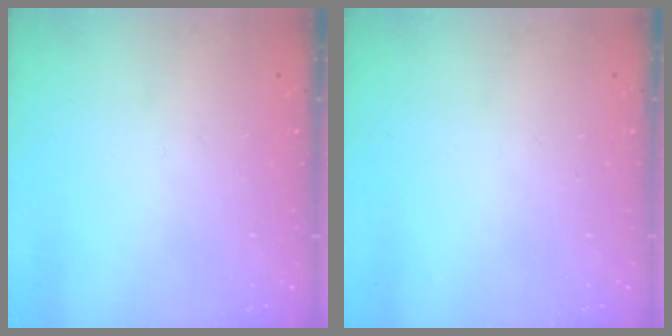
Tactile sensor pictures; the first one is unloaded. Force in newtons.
{"total": 0.0}